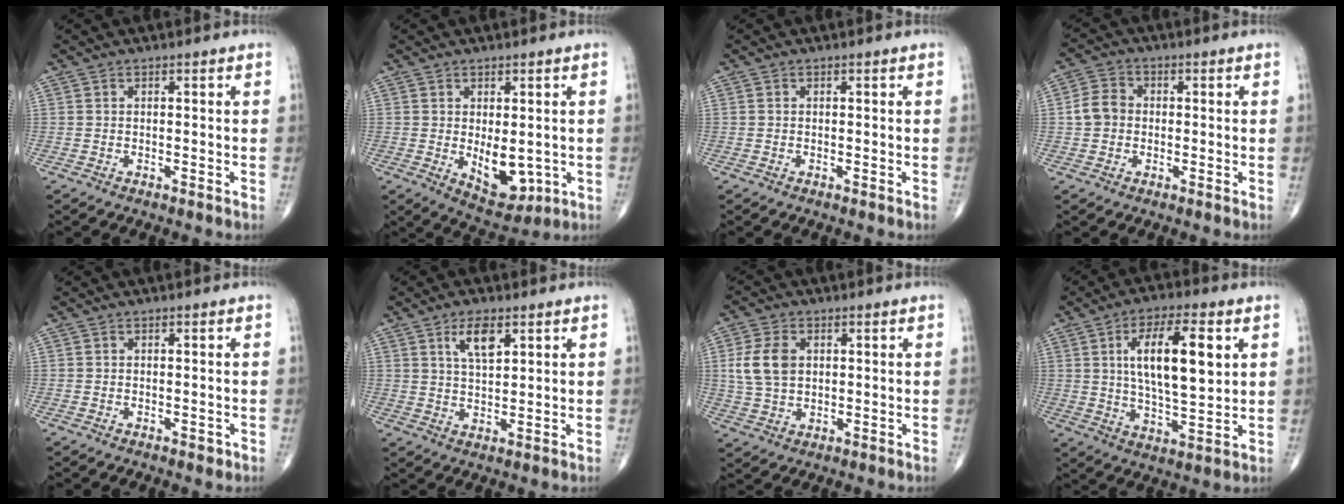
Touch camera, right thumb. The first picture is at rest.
{"total": 8.0, "force": [-1.2, 4.4, 6.6], "torque": [-0.069, -0.014, -0.003]}
{"total": 0.0}
{"total": 5.0, "force": [-0.3, 4.3, 2.5], "torque": [-0.040, 0.013, -0.012]}
{"total": 0.7, "force": [-0.3, 0.5, 0.4], "torque": [-0.002, 0.000, -0.005]}
{"total": 6.0, "force": [2.9, 2.4, 4.6], "torque": [-0.074, -0.014, 0.055]}
{"total": 7.9, "force": [1.5, 5.4, 5.5], "torque": [-0.107, -0.001, 0.032]}
{"total": 15.2, "force": [4.0, 5.6, 13.5], "torque": [-0.217, -0.010, 0.071]}